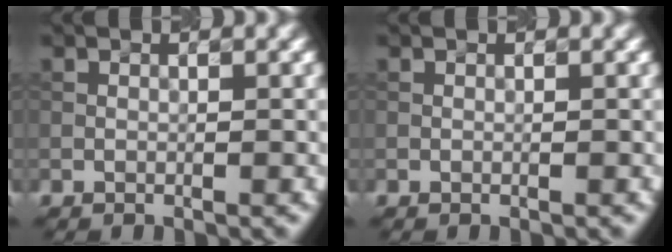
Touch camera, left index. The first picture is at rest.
{"total": 0.0}